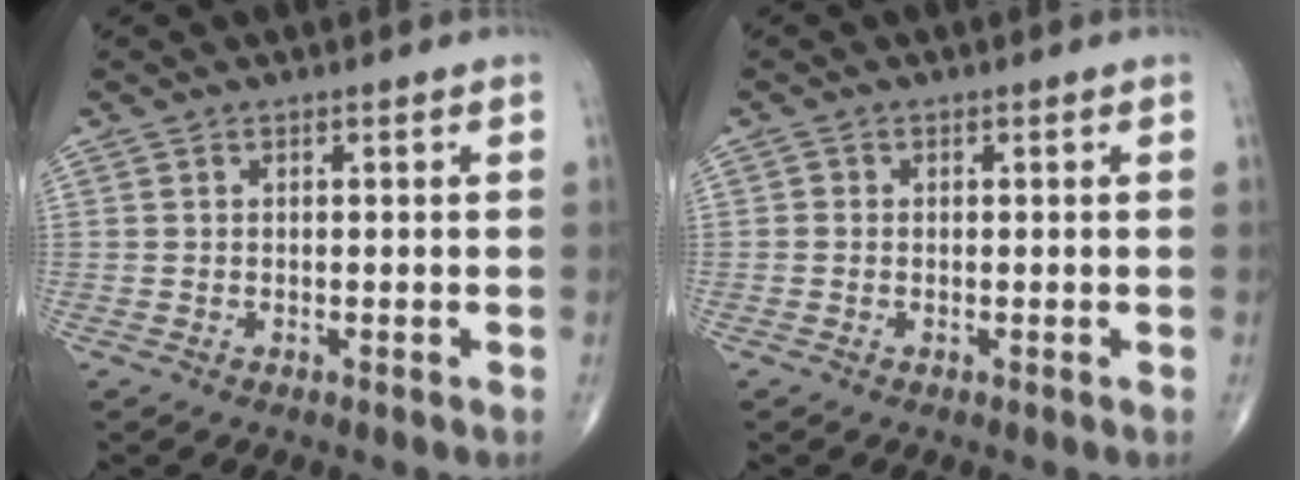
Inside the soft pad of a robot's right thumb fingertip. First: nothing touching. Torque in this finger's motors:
{"motor_torque": [-0.33, -0.10, -0.08, -0.21, 0.06]}